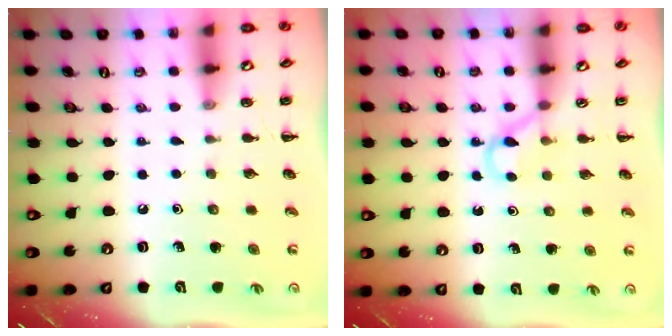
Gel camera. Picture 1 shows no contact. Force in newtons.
{"total": 3.0, "press": 2.8, "slide": 1.1}